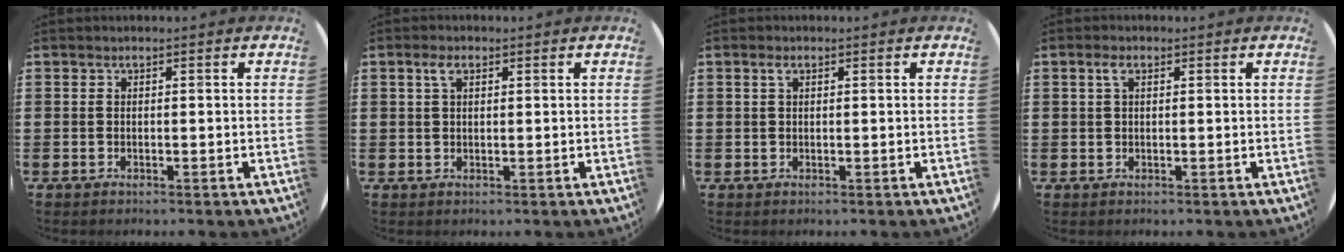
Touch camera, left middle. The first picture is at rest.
{"total": 2.2, "force": [1.1, 1.1, 1.5], "torque": [-0.026, 0.004, 0.017]}
{"total": 1.1, "force": [0.6, 0.6, 0.8], "torque": [-0.009, 0.002, 0.008]}
{"total": 1.8, "force": [0.8, 0.8, 1.4], "torque": [-0.023, 0.003, 0.011]}